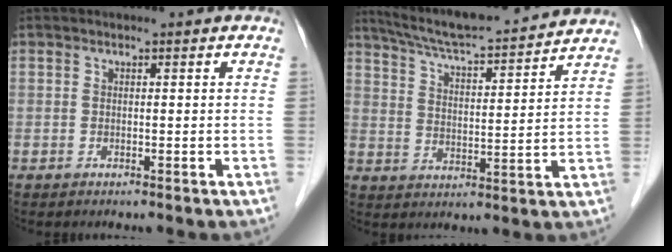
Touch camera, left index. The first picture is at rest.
{"total": 16.5, "force": [15.2, 1.2, 6.4], "torque": [-0.112, 0.014, 0.233]}